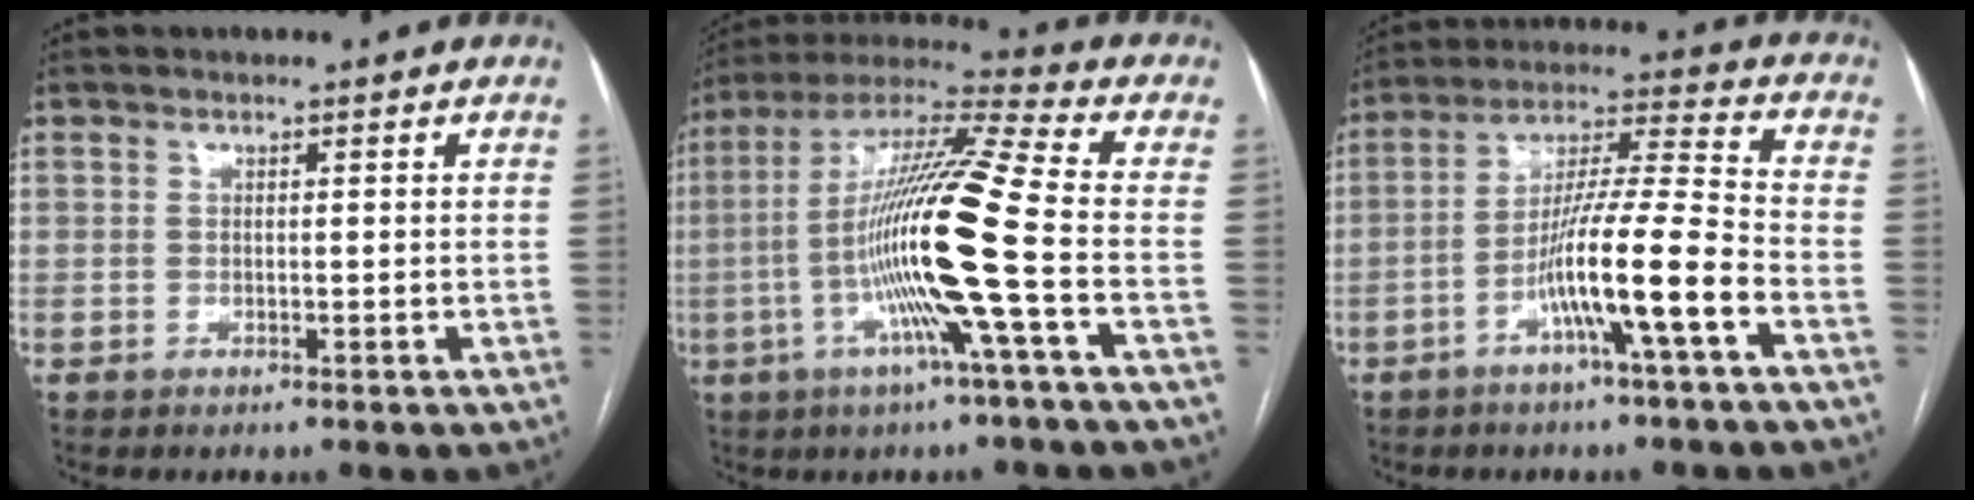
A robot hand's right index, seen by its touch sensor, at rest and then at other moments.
{"total": 17.7, "force": [-4.0, -1.4, 17.2], "torque": [-0.326, -0.004, -0.089]}
{"total": 12.0, "force": [-5.2, -0.7, 10.8], "torque": [-0.198, 0.008, -0.094]}